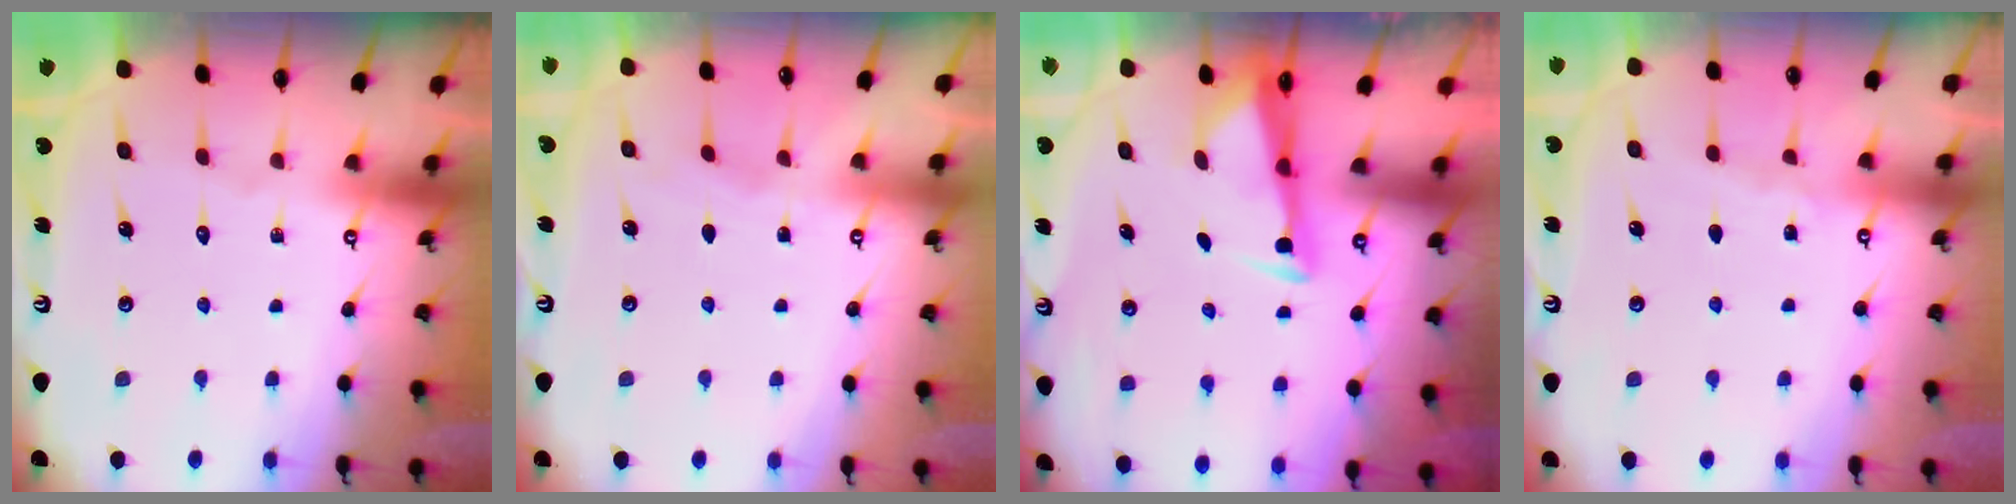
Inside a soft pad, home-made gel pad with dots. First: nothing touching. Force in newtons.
{"total": 2.8, "press": 2.7, "slide": 0.4}
{"total": 3.2, "press": 3.1, "slide": 0.8}
{"total": 3.0, "press": 3.0, "slide": 0.4}